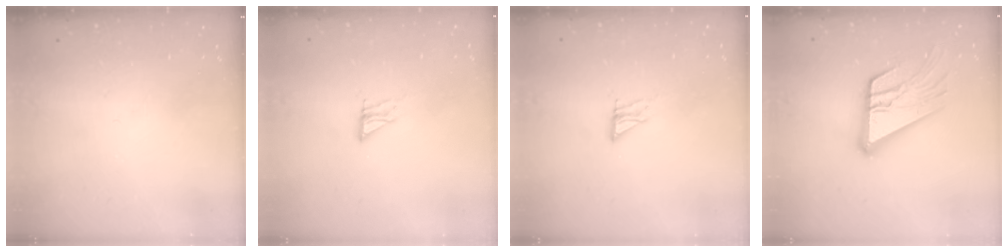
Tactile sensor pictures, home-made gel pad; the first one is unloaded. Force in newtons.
{"total": 6.3, "press": 6.3, "slide": 0.6}
{"total": 6.3, "press": 6.3, "slide": 0.6}
{"total": 17.5, "press": 17.4, "slide": 1.7}